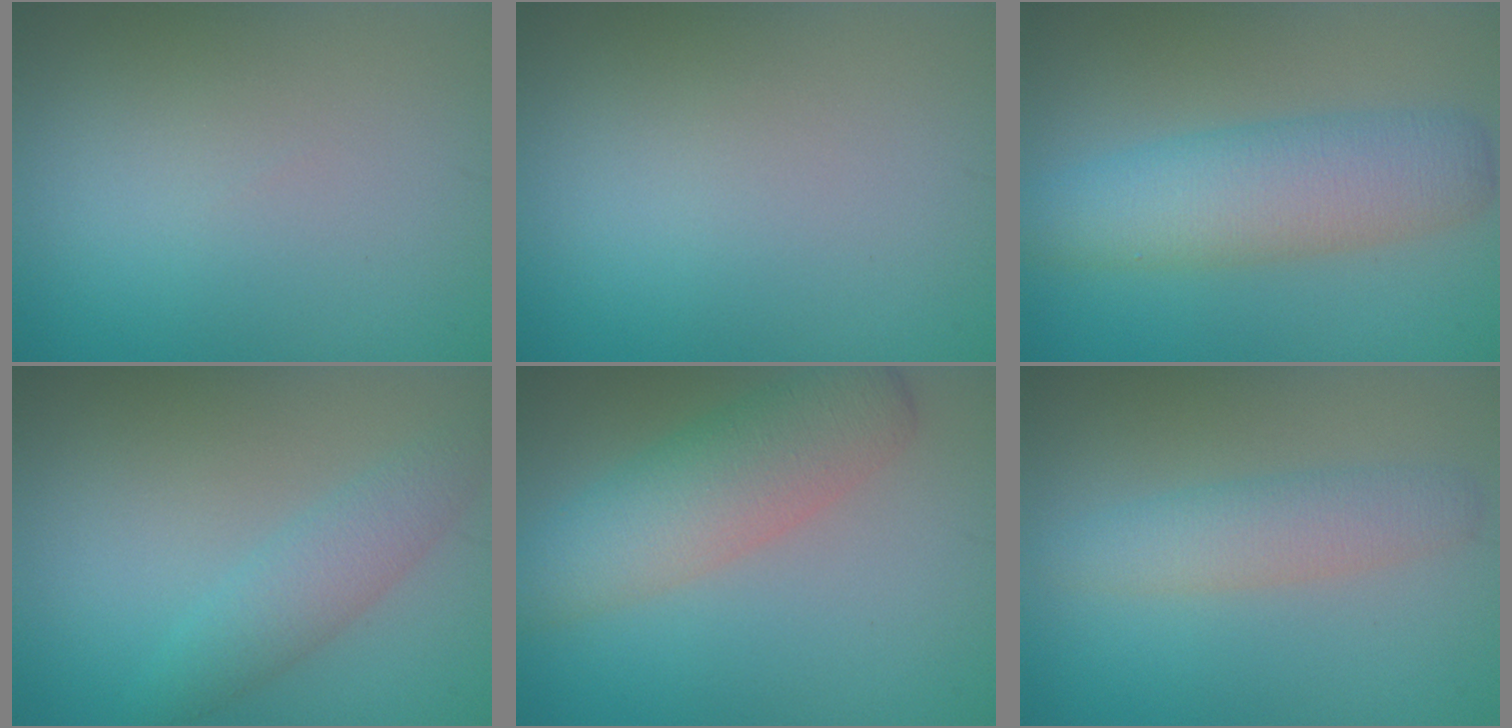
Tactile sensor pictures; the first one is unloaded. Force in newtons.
{"total": 0.0}
{"total": 5.8, "press": 5.8, "slide": 0.3}
{"total": 2.9, "press": 2.9, "slide": 0.1}
{"total": 5.5, "press": 5.5, "slide": 0.3}
{"total": 3.0, "press": 3.0, "slide": 0.1}